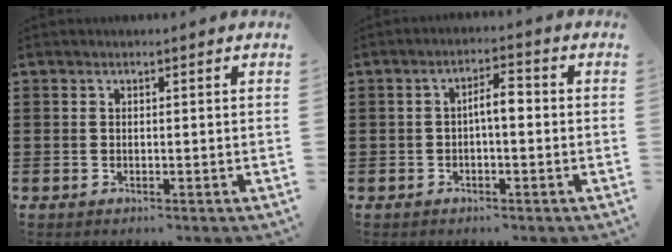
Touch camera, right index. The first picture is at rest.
{"total": 3.1, "force": [-0.4, 0.7, 3.0], "torque": [-0.055, 0.007, -0.010]}